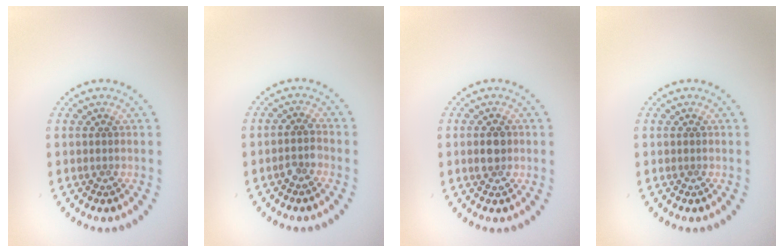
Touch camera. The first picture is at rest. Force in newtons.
{"total": 1.5, "press": 1.4, "slide": 0.7}
{"total": 2.3, "press": 2.3, "slide": 0.1}
{"total": 0.0}